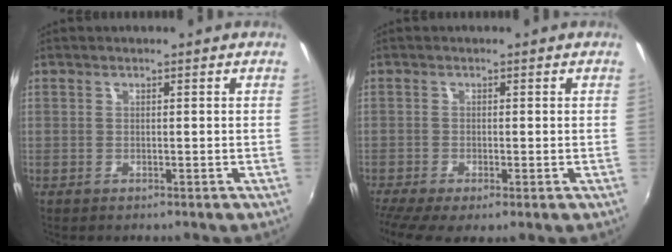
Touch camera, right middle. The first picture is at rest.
{"total": 5.0, "force": [-3.0, 1.0, 3.9], "torque": [-0.085, -0.026, -0.049]}